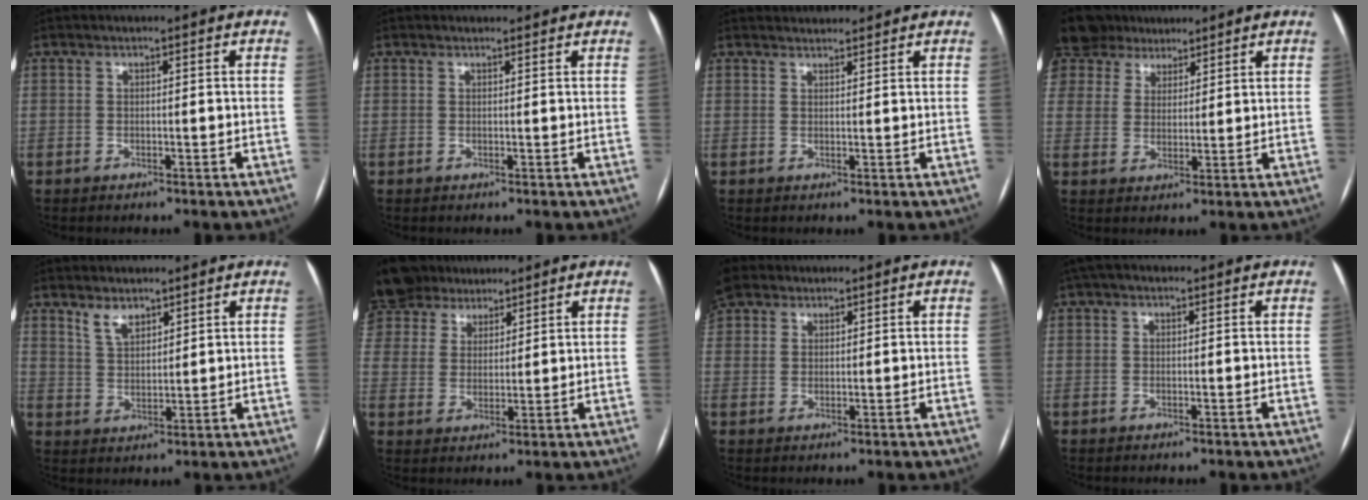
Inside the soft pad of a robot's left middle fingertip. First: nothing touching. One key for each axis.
{"total": 2.1, "fx": 2.0, "fy": 0.5, "fz": 0.3, "tx": -0.008, "ty": 0.014, "tz": 0.026}
{"total": 3.7, "fx": 3.6, "fy": 0.5, "fz": 0.2, "tx": -0.008, "ty": 0.025, "tz": 0.055}
{"total": 10.9, "fx": 8.6, "fy": 6.5, "fz": 1.7, "tx": -0.048, "ty": 0.035, "tz": 0.161}
{"total": 4.3, "fx": 3.4, "fy": 2.0, "fz": 1.6, "tx": -0.035, "ty": 0.001, "tz": 0.073}
{"total": 16.7, "fx": 13.0, "fy": 9.2, "fz": 4.9, "tx": -0.143, "ty": 0.053, "tz": 0.243}
{"total": 9.2, "fx": 6.2, "fy": 6.1, "fz": 3.1, "tx": -0.106, "ty": 0.035, "tz": 0.125}
{"total": 3.4, "fx": 2.3, "fy": 1.7, "fz": 1.8, "tx": -0.040, "ty": 0.037, "tz": 0.040}